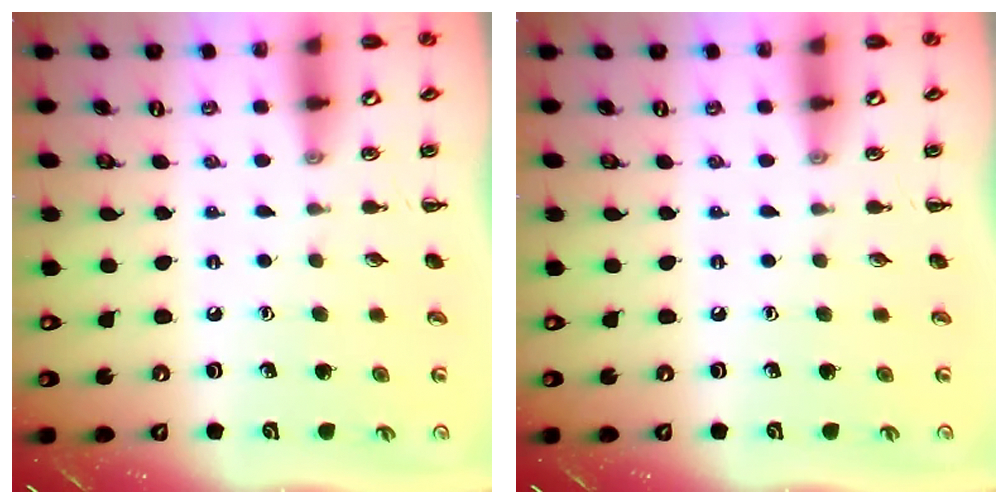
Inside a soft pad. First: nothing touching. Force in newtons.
{"total": 0.0}